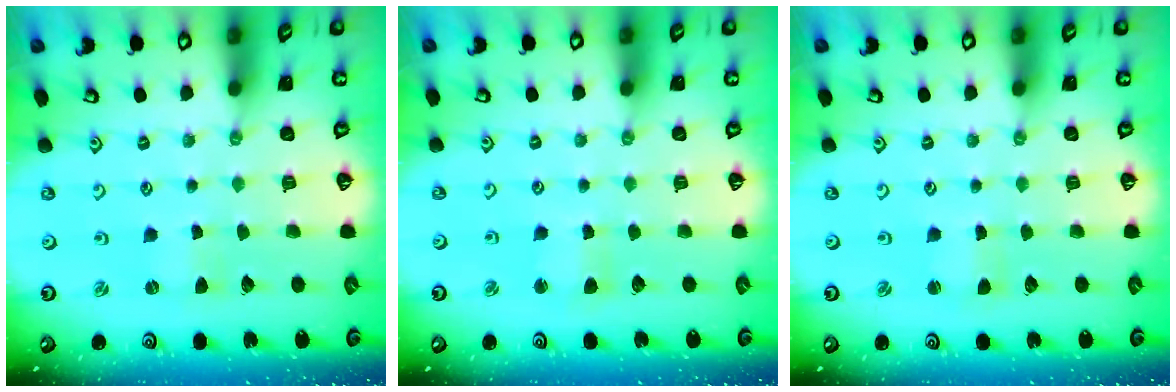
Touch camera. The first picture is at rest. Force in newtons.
{"total": 3.1, "press": 3.1, "slide": 0.3}
{"total": 1.5, "press": 1.5, "slide": 0.1}